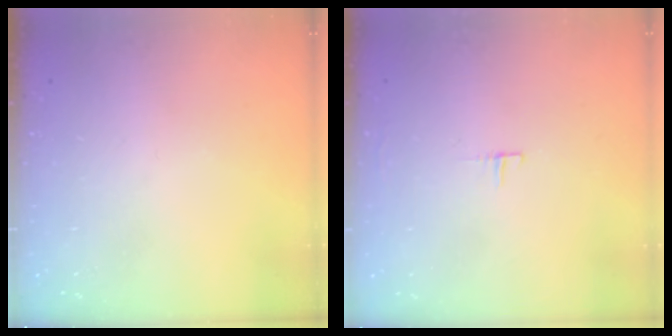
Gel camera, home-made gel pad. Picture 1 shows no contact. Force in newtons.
{"total": 3.6, "press": 3.5, "slide": 0.3}